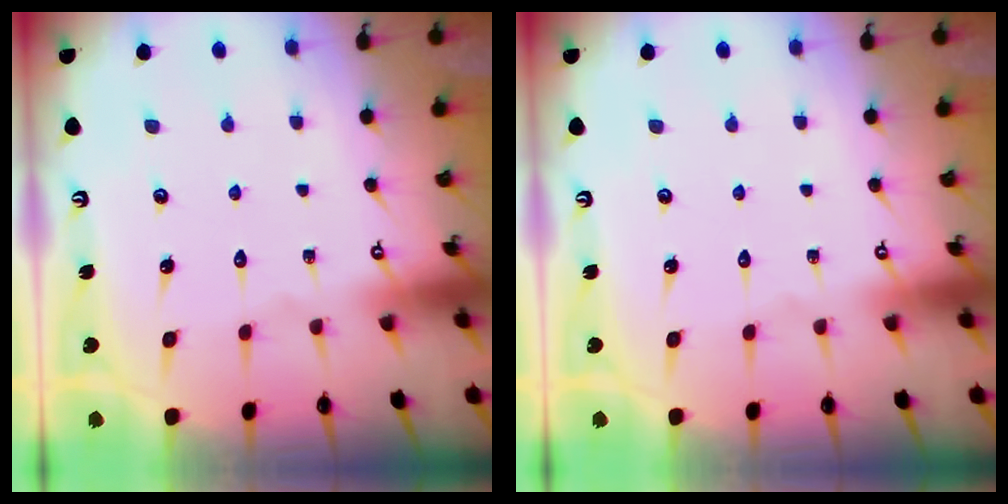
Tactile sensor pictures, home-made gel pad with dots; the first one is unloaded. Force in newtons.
{"total": 0.0}